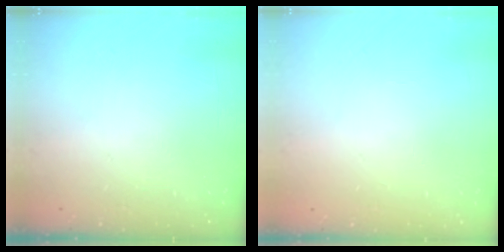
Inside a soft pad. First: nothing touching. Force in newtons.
{"total": 0.0}